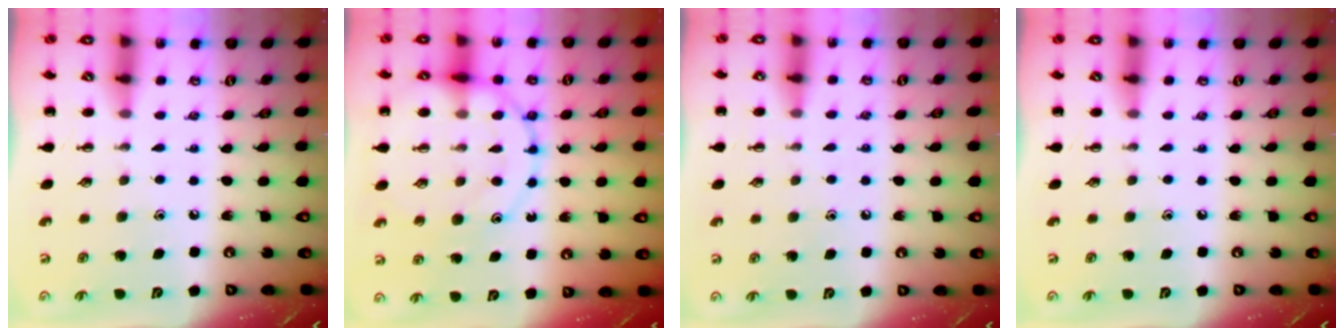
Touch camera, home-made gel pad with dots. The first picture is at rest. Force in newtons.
{"total": 16.3, "press": 16.1, "slide": 2.0}
{"total": 6.2, "press": 5.8, "slide": 2.3}
{"total": 0.0}